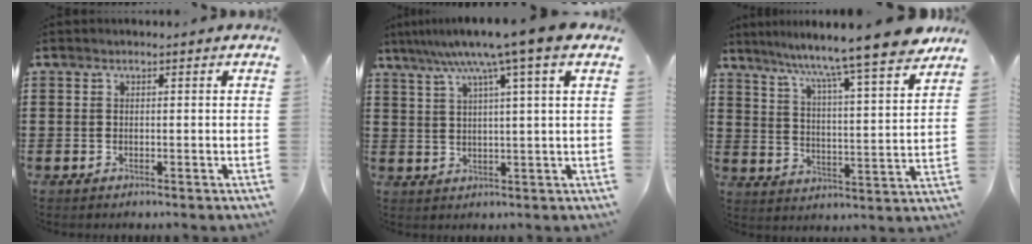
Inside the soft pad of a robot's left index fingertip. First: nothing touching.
{"total": 8.6, "force": [5.4, -1.1, 6.6], "torque": [-0.141, -0.015, 0.088]}
{"total": 9.9, "force": [8.6, -1.2, 4.6], "torque": [-0.107, -0.064, 0.135]}